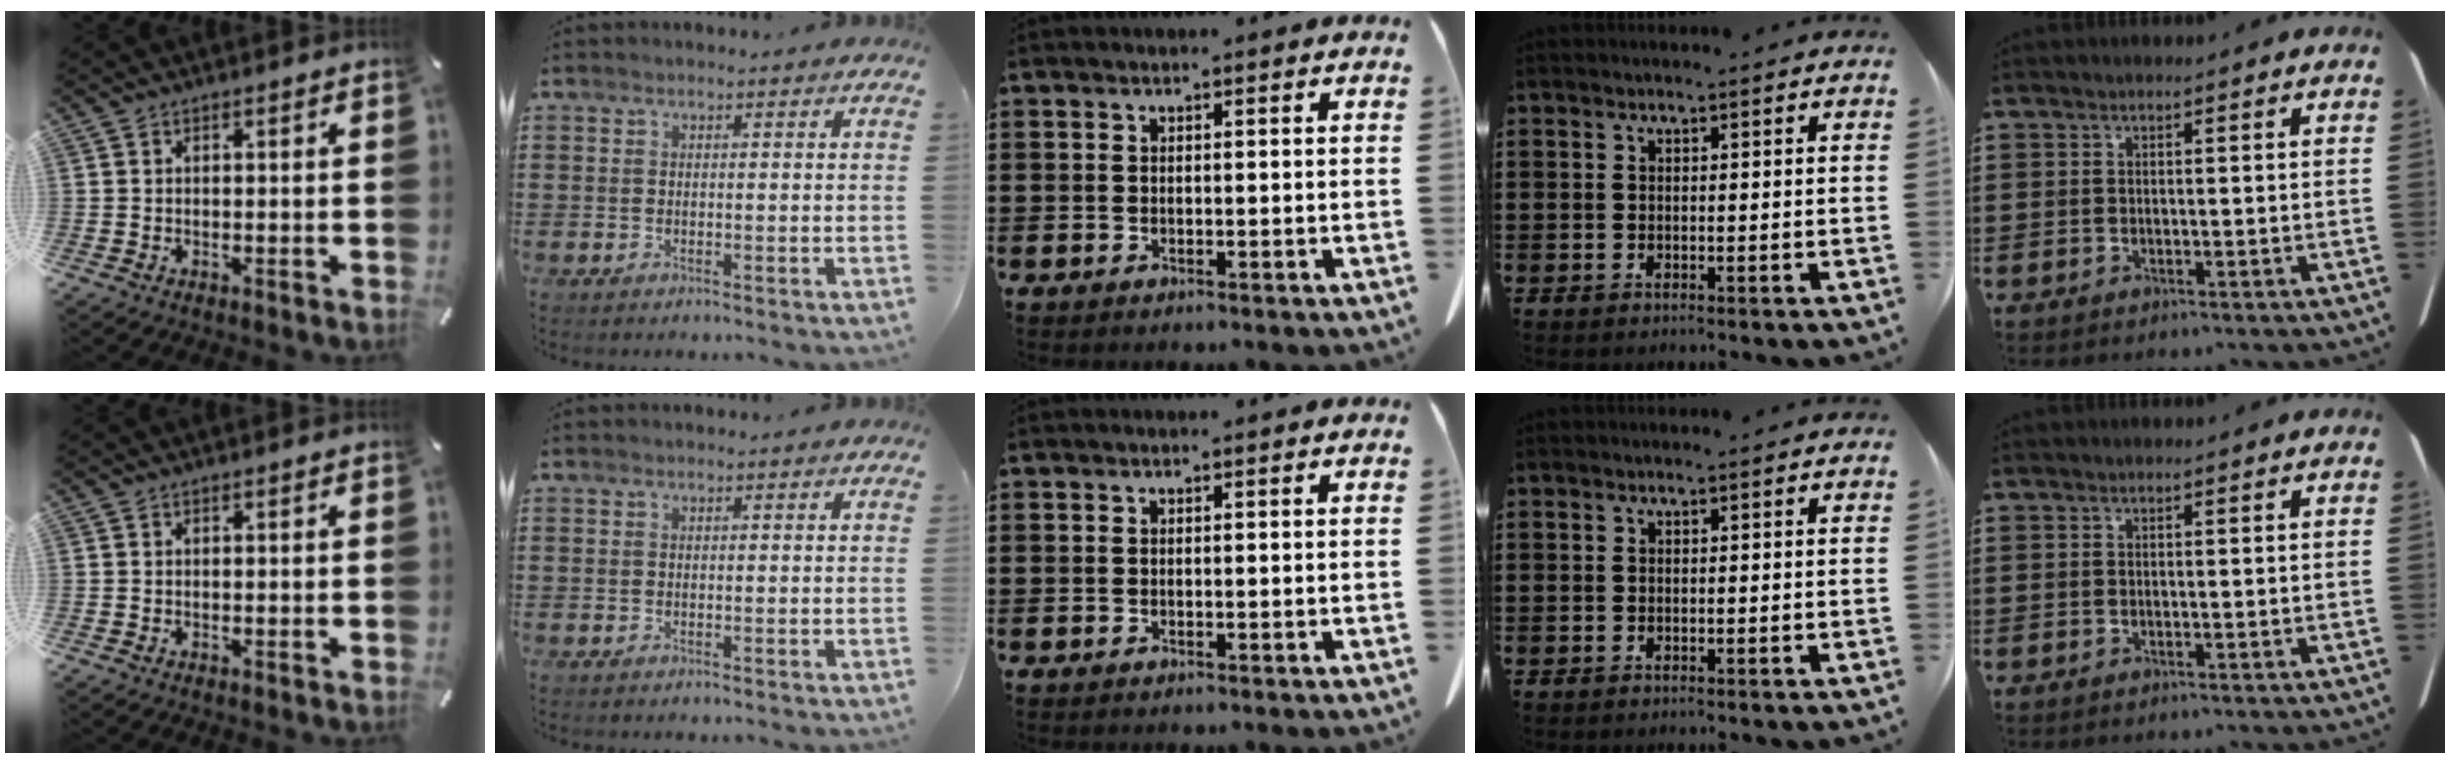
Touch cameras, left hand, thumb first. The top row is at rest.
{}